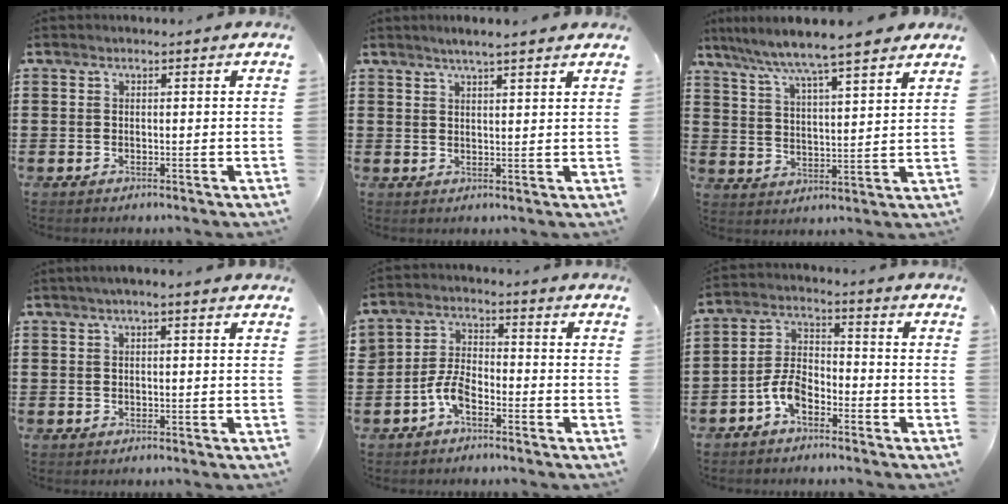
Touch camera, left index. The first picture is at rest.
{"total": 2.7, "force": [2.4, -0.2, 1.2], "torque": [-0.029, 0.000, 0.043]}
{"total": 6.0, "force": [5.4, -0.3, 2.5], "torque": [-0.074, -0.033, 0.088]}
{"total": 1.1, "force": [0.4, 0.0, 1.1], "torque": [-0.020, 0.000, 0.006]}
{"total": 4.7, "force": [-2.9, 2.4, 2.9], "torque": [-0.079, 0.002, -0.062]}
{"total": 5.7, "force": [-3.5, 3.0, 3.4], "torque": [-0.088, 0.007, -0.072]}